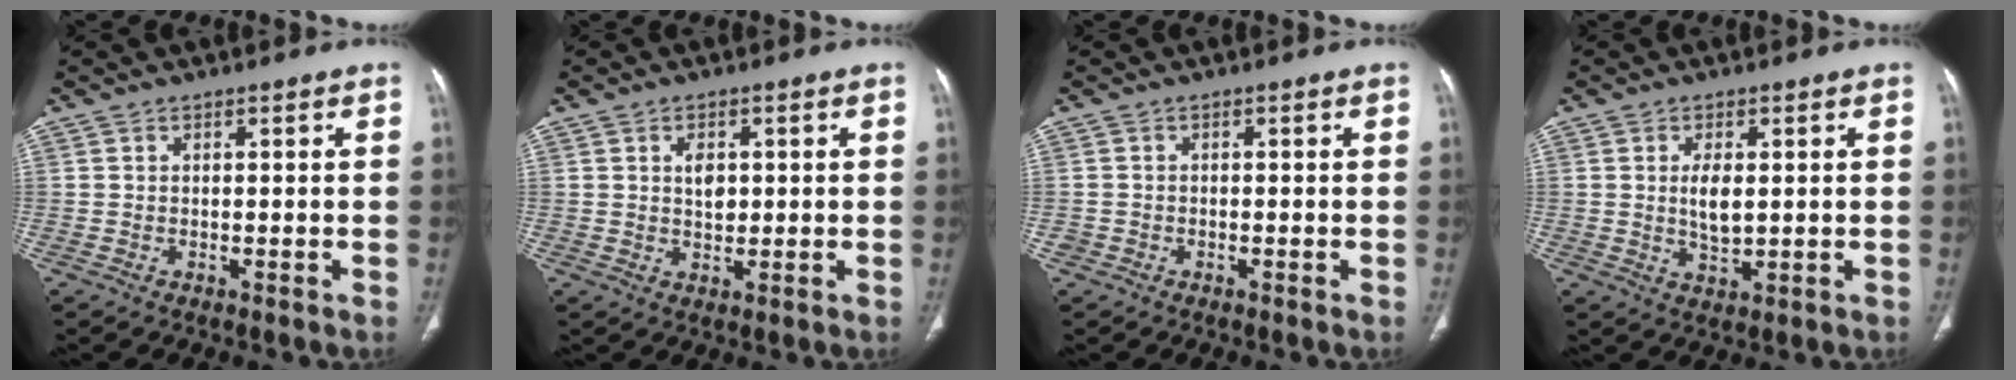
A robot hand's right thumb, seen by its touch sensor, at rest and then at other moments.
{"total": 3.4, "force": [0.8, 2.2, 2.5], "torque": [-0.030, -0.003, 0.015]}
{"total": 1.0, "force": [-0.5, 0.8, 0.1], "torque": [-0.001, 0.003, -0.013]}
{"total": 4.4, "force": [0.6, 2.1, 3.9], "torque": [-0.071, -0.012, 0.016]}